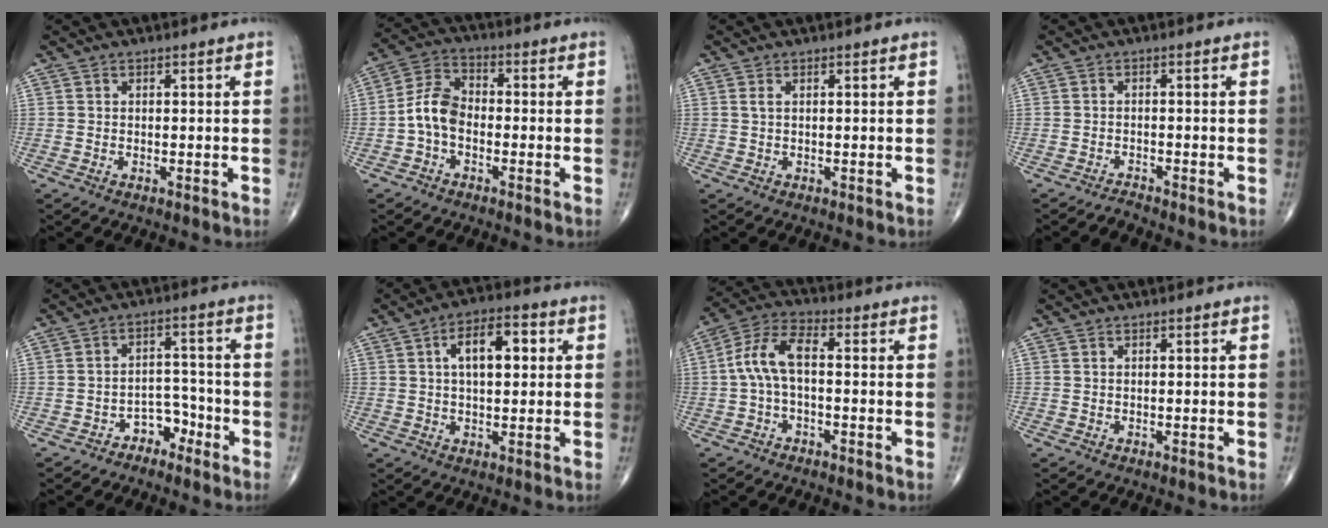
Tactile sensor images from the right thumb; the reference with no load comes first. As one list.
[{"total": 7.2, "force": [-1.8, 4.7, 5.1], "torque": [-0.091, 0.029, -0.049]}, {"total": 0.8, "force": [0.3, 0.3, 0.7], "torque": [-0.018, 0.005, 0.007]}, {"total": 1.4, "force": [-1.4, -0.1, -0.1], "torque": [-0.001, 0.002, -0.026]}, {"total": 4.7, "force": [-3.3, 3.1, 1.4], "torque": [0.011, 0.038, -0.056]}, {"total": 9.2, "force": [2.1, 4.5, 7.7], "torque": [-0.106, 0.015, 0.027]}, {"total": 7.9, "force": [-0.4, 3.6, 7.0], "torque": [-0.146, 0.031, -0.017]}, {"total": 0.0}]